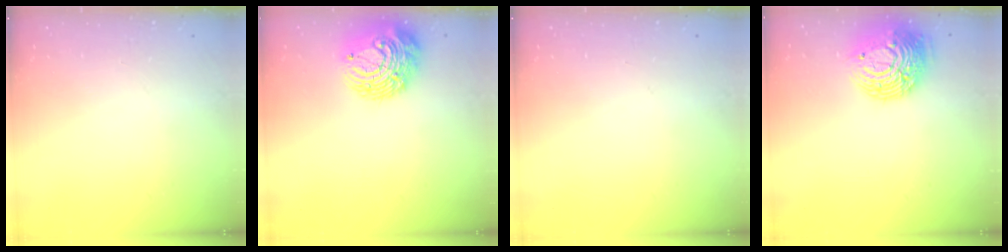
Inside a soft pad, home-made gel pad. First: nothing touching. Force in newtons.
{"total": 14.9, "press": 14.8, "slide": 1.2}
{"total": 0.0}
{"total": 13.9, "press": 13.8, "slide": 1.0}